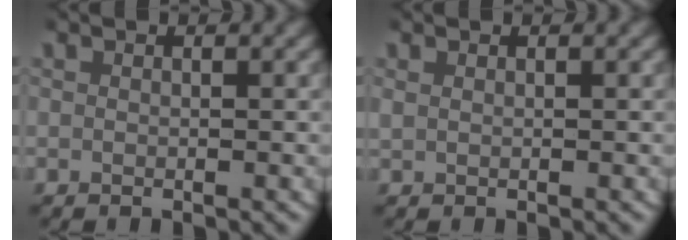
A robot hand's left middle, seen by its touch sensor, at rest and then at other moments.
{"total": 0.6, "force": [0.5, 0.3, 0.3], "torque": [-0.007, 0.003, 0.010]}